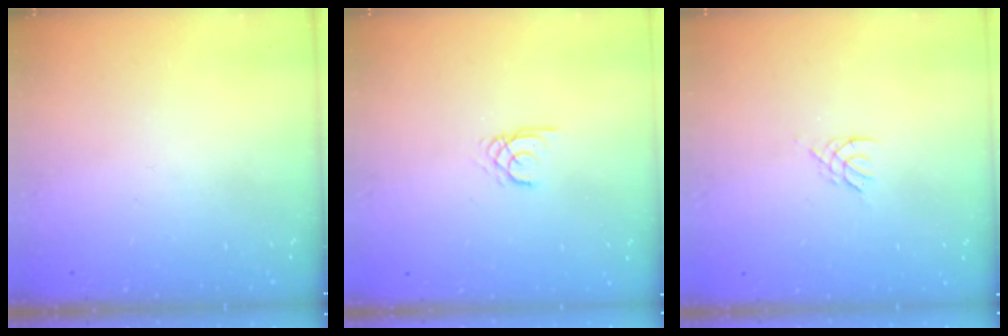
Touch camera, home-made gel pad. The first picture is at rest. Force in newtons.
{"total": 1.7, "press": 1.7, "slide": 0.2}
{"total": 2.0, "press": 1.9, "slide": 0.4}